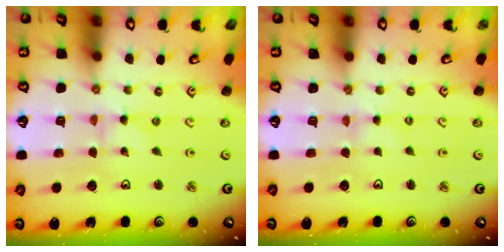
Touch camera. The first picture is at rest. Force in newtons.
{"total": 2.0, "press": 2.0, "slide": 0.3}